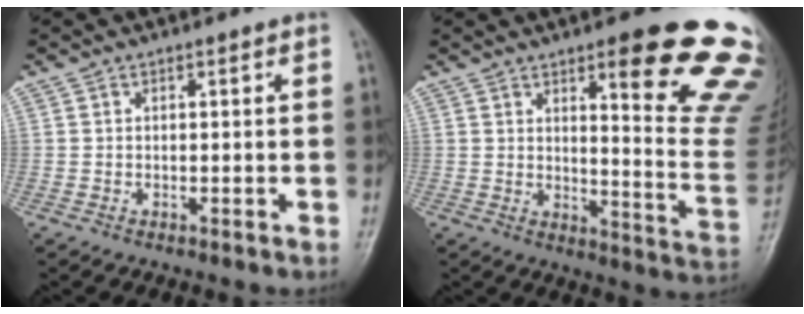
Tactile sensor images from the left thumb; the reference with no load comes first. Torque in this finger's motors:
{"motor_torque": [1.46, 0.28, 1.62, -1.15, 0.39]}